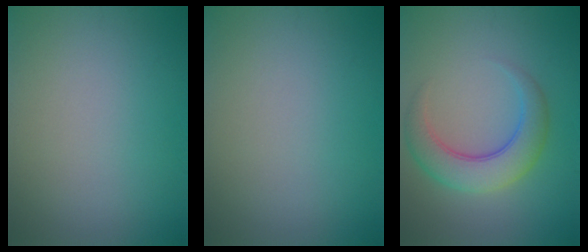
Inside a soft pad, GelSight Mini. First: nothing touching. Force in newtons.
{"total": 0.0}
{"total": 5.0, "press": 5.0, "slide": 0.2}